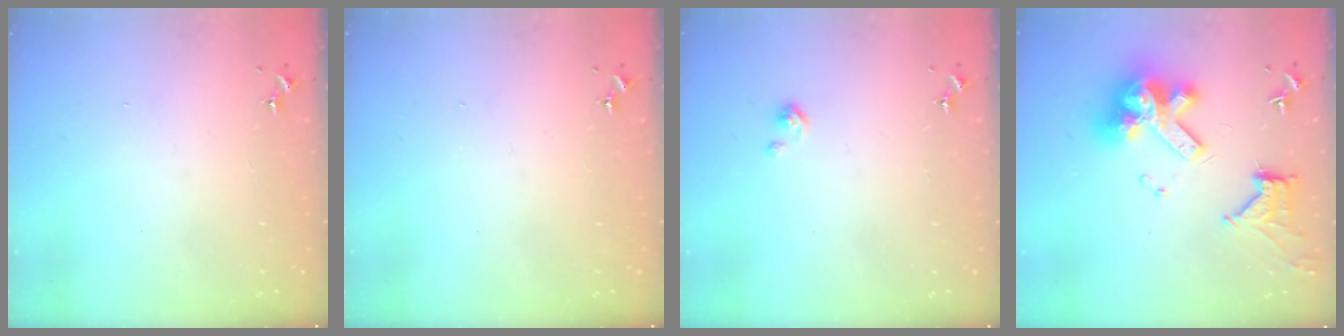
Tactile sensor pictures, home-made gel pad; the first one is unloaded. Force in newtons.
{"total": 0.0}
{"total": 3.0, "press": 3.0, "slide": 0.3}
{"total": 17.8, "press": 17.7, "slide": 1.9}